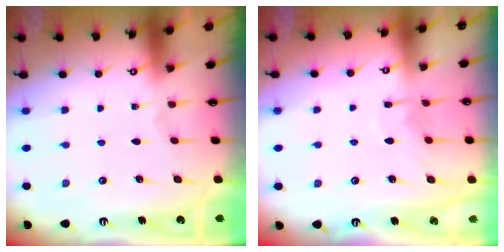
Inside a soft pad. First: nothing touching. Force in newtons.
{"total": 6.1, "press": 6.1, "slide": 0.6}